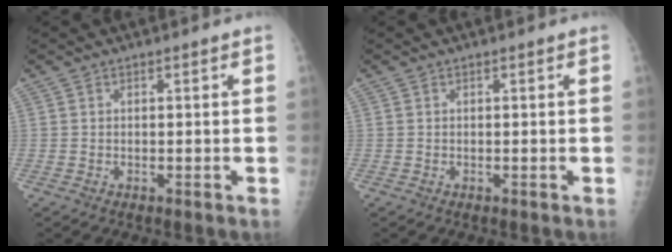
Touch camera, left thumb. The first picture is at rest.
{"total": 0.0}